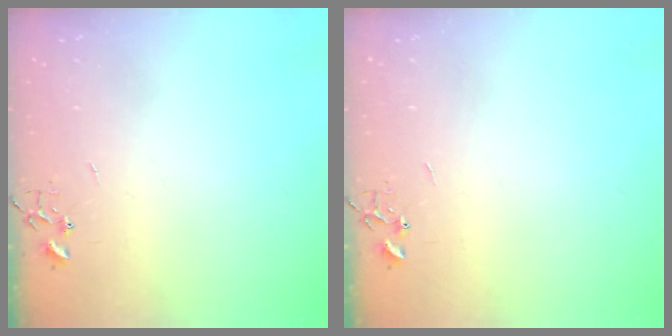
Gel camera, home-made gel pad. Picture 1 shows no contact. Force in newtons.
{"total": 0.0}